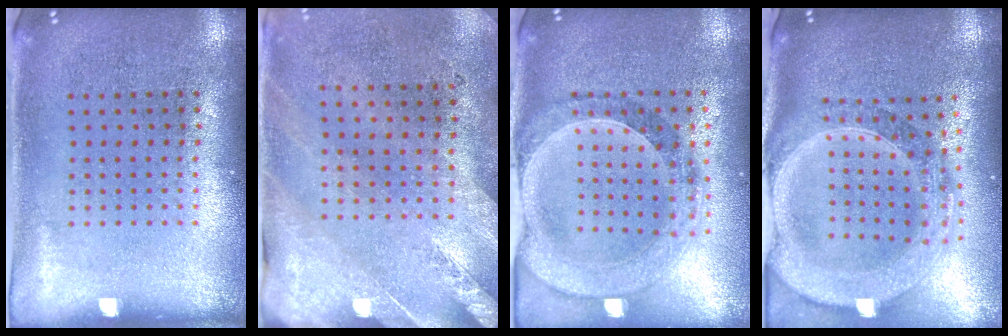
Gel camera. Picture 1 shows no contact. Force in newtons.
{"total": 2.4, "press": 2.1, "slide": 1.3}
{"total": 1.6, "press": 1.5, "slide": 0.3}
{"total": 3.0, "press": 2.6, "slide": 1.7}